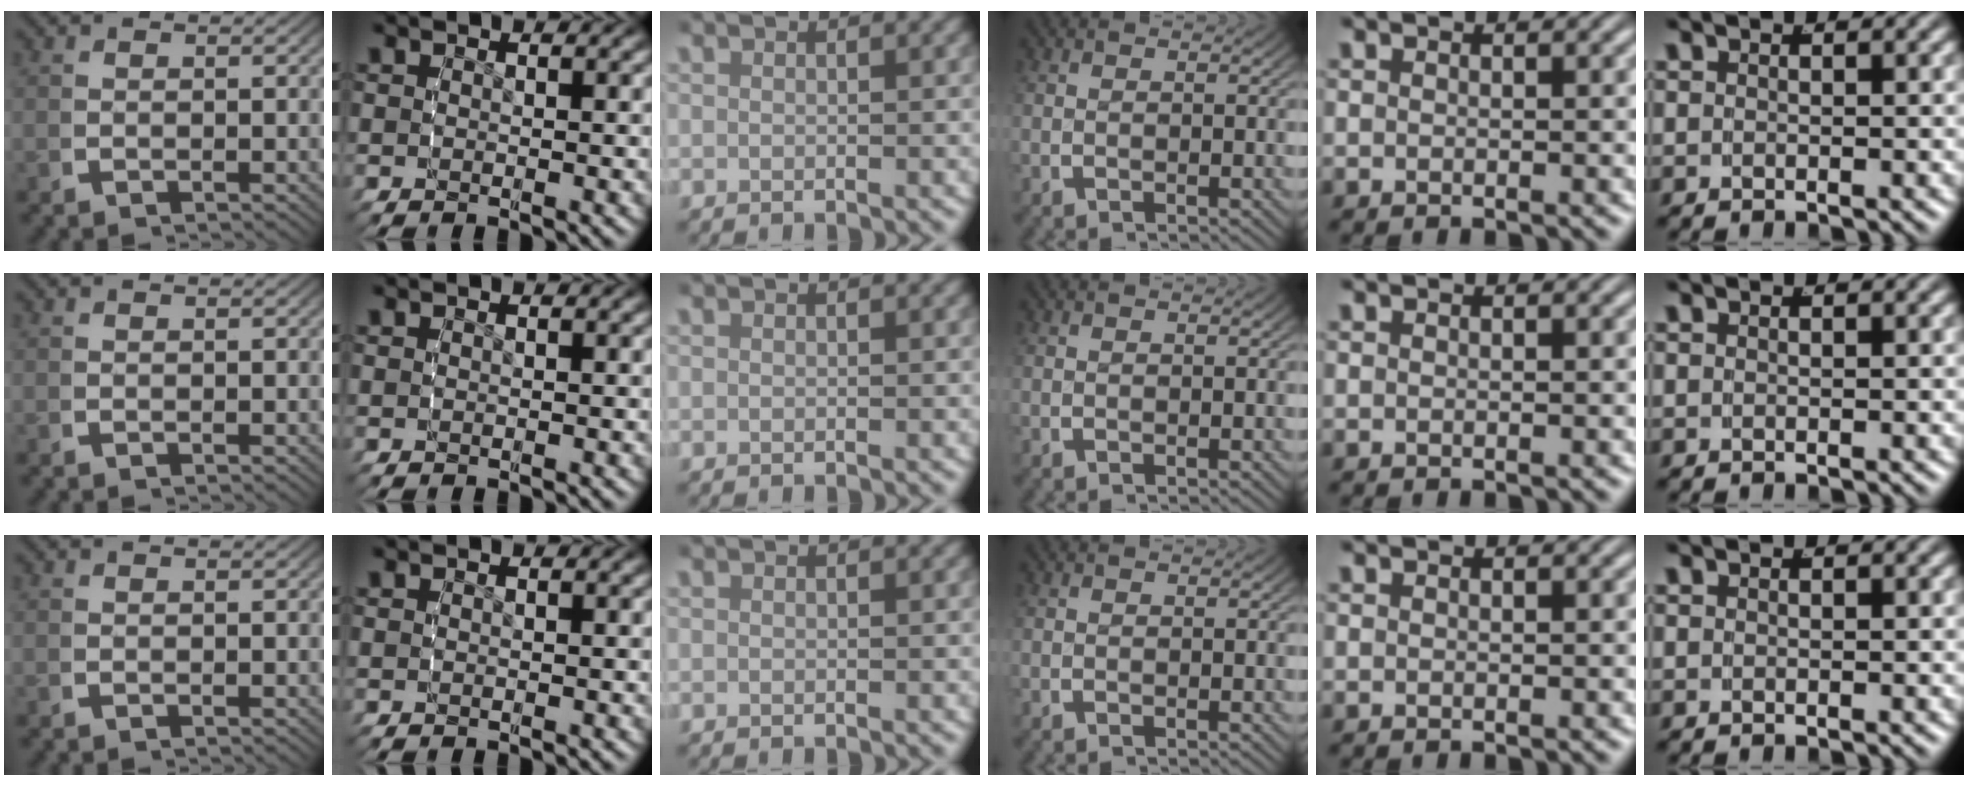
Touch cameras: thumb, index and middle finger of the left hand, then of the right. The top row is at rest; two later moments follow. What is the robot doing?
{"motion": "grasp_and_lifting", "object": "ethernet cable"}